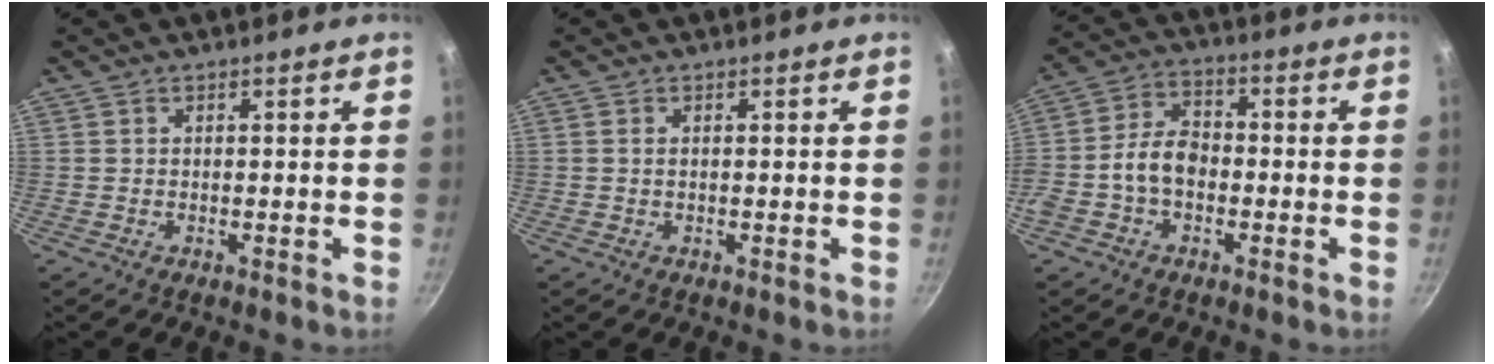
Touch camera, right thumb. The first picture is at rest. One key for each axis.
{"total": 0.5, "fx": 0.1, "fy": 0.2, "fz": 0.5, "tx": -0.009, "ty": 0.001, "tz": 0.002}
{"total": 8.1, "fx": -1.9, "fy": 5.6, "fz": 5.6, "tx": -0.089, "ty": 0.034, "tz": -0.047}